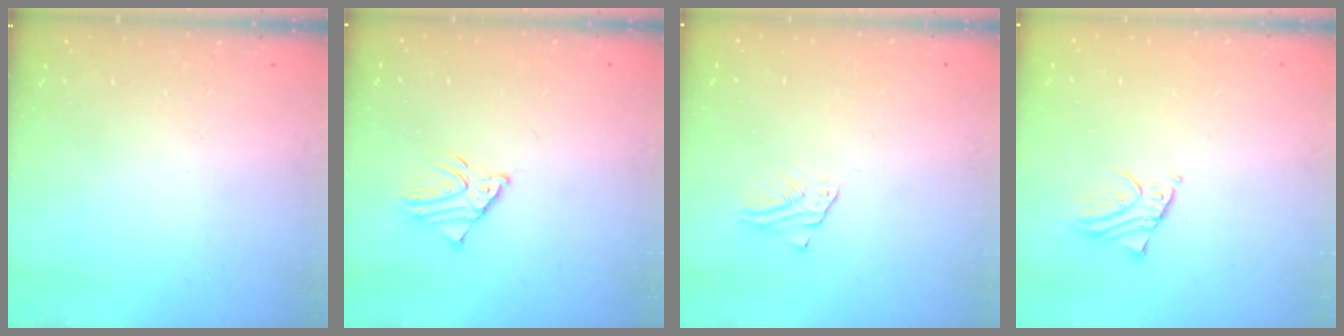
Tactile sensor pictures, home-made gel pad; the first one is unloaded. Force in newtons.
{"total": 3.3, "press": 3.2, "slide": 0.3}
{"total": 1.2, "press": 1.2, "slide": 0.1}
{"total": 1.9, "press": 1.9, "slide": 0.3}